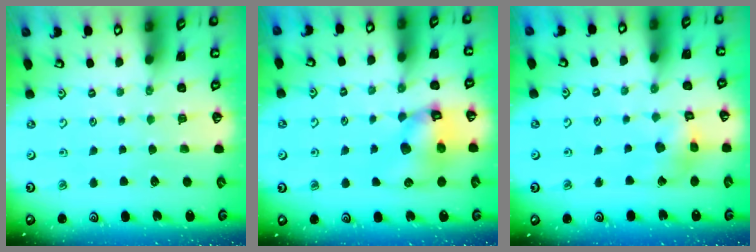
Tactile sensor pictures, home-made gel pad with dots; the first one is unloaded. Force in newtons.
{"total": 11.2, "press": 11.1, "slide": 1.5}
{"total": 7.7, "press": 7.7, "slide": 0.8}